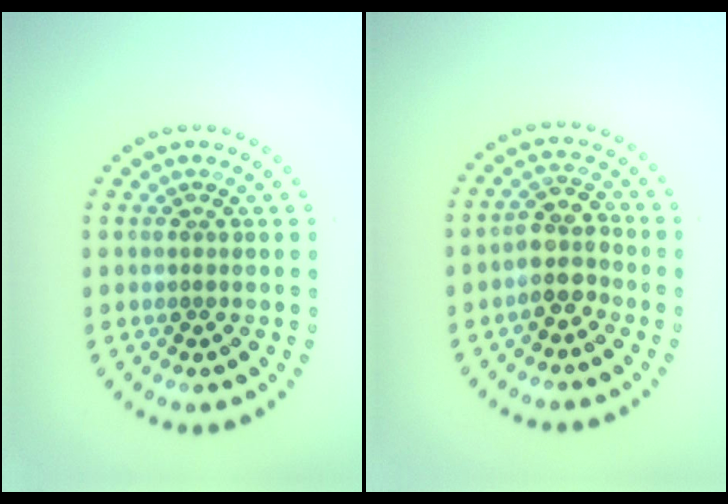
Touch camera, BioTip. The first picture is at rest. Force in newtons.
{"total": 3.0, "press": 2.6, "slide": 1.4}